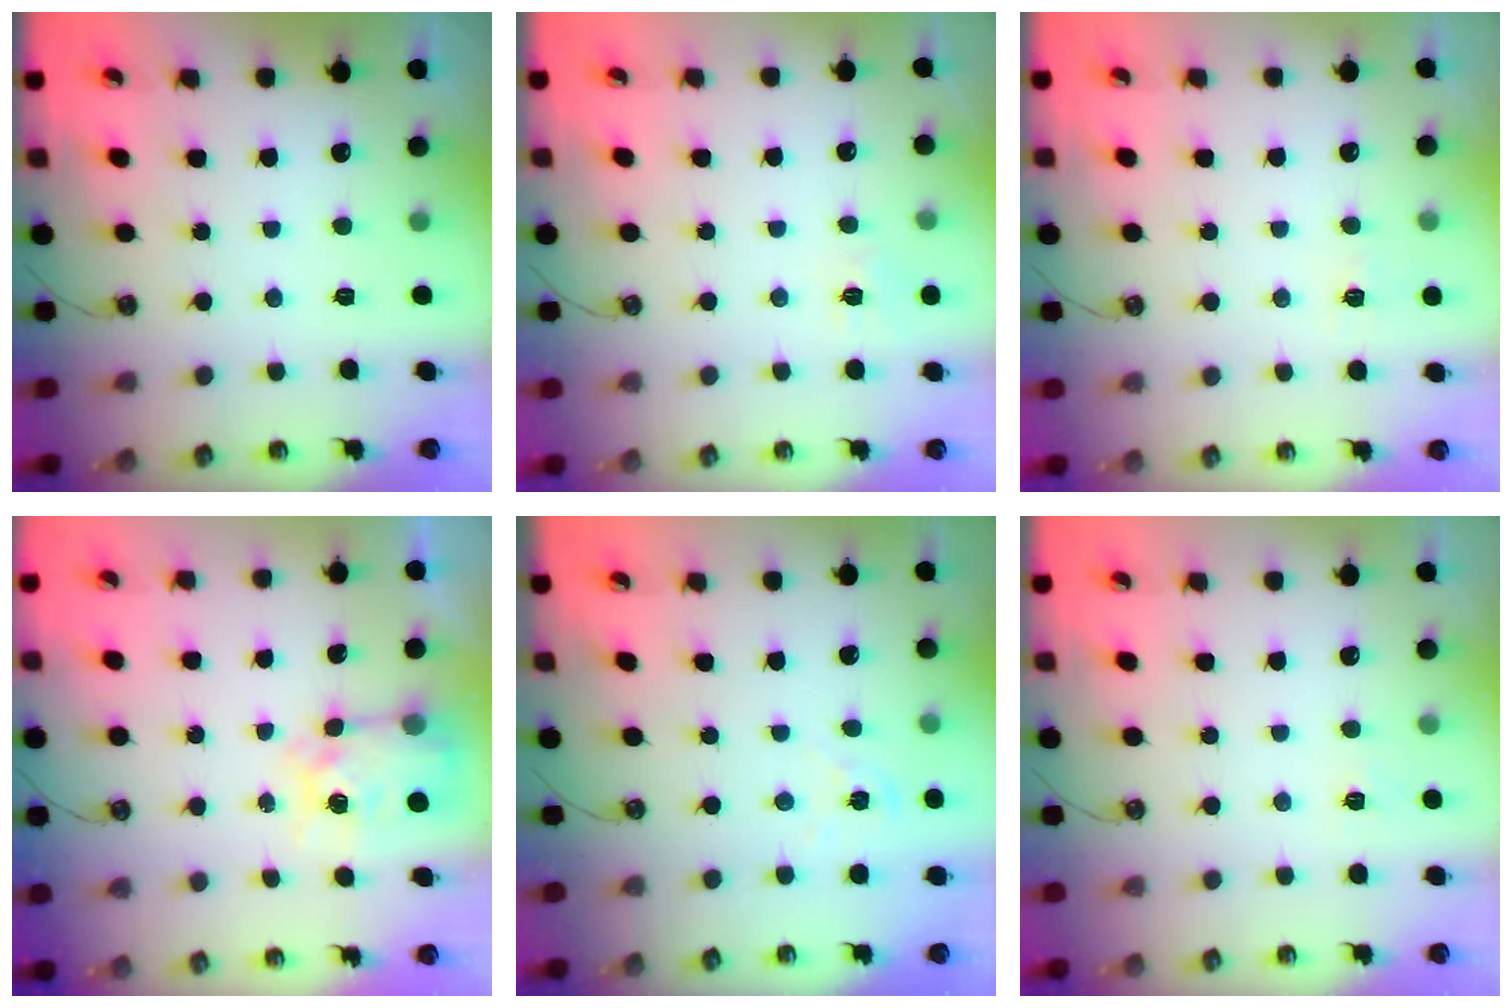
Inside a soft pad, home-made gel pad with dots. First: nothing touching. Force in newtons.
{"total": 7.9, "press": 7.9, "slide": 0.7}
{"total": 5.1, "press": 5.1, "slide": 0.6}
{"total": 7.3, "press": 7.3, "slide": 1.0}
{"total": 4.3, "press": 4.3, "slide": 0.4}
{"total": 4.1, "press": 4.1, "slide": 0.5}